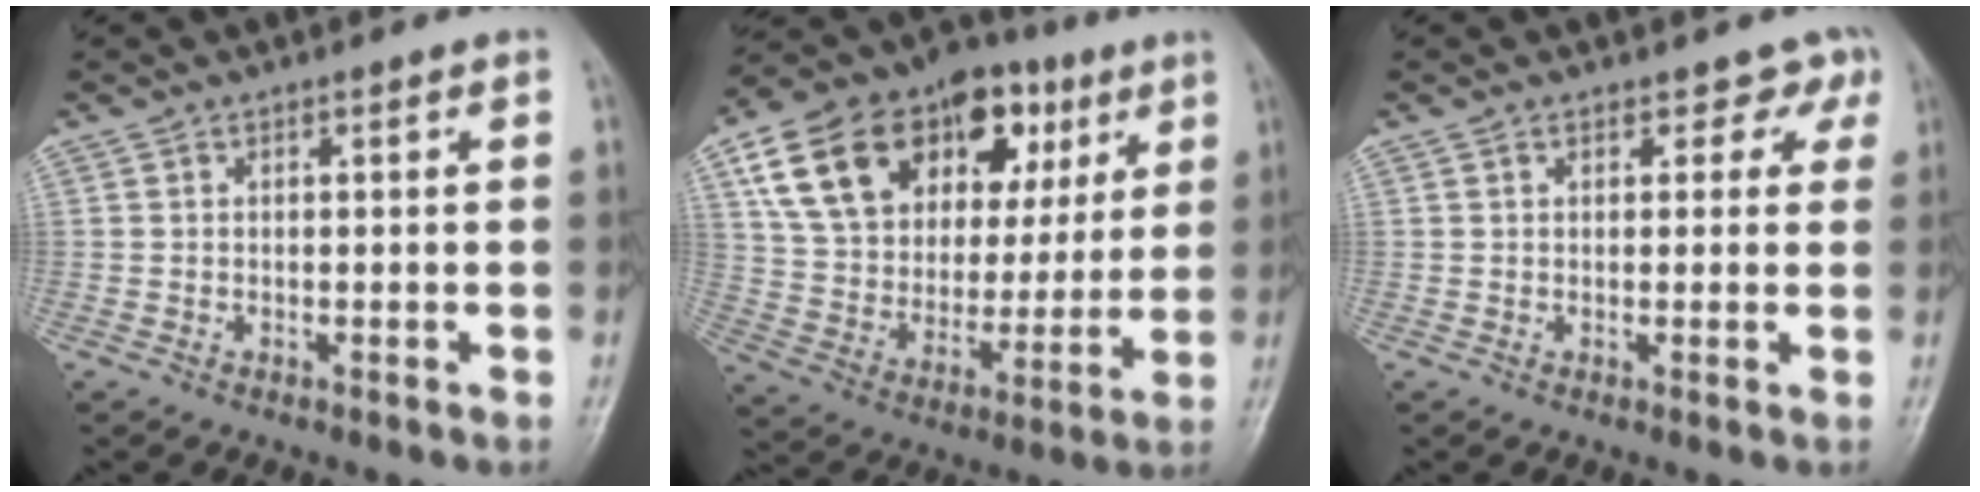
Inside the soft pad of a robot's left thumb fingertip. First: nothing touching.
{"total": 26.7, "force": [11.3, 16.7, 17.5], "torque": [-0.259, 0.014, 0.190]}
{"total": 3.0, "force": [1.9, 2.1, 0.9], "torque": [0.020, -0.005, 0.018]}